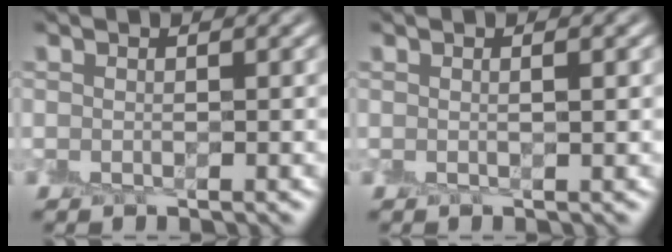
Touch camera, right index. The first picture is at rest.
{"total": 0.7, "force": [0.2, -0.1, 0.7], "torque": [-0.009, 0.003, 0.003]}